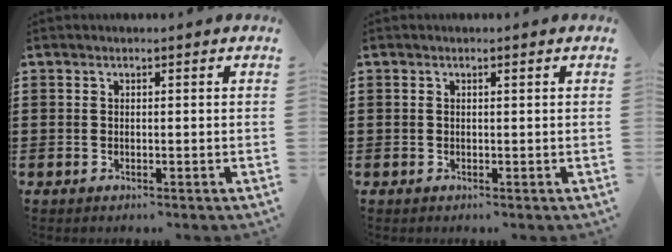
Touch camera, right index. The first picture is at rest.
{"total": 0.5, "force": [0.2, 0.1, 0.5], "torque": [-0.010, 0.000, 0.003]}